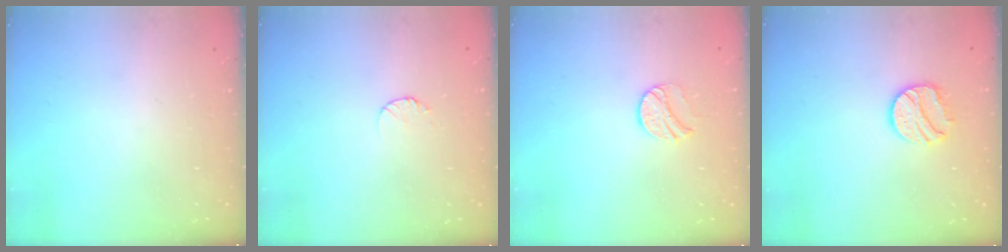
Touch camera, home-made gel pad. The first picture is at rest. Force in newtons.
{"total": 4.8, "press": 4.8, "slide": 0.5}
{"total": 8.3, "press": 8.2, "slide": 0.8}
{"total": 11.1, "press": 11.0, "slide": 0.9}